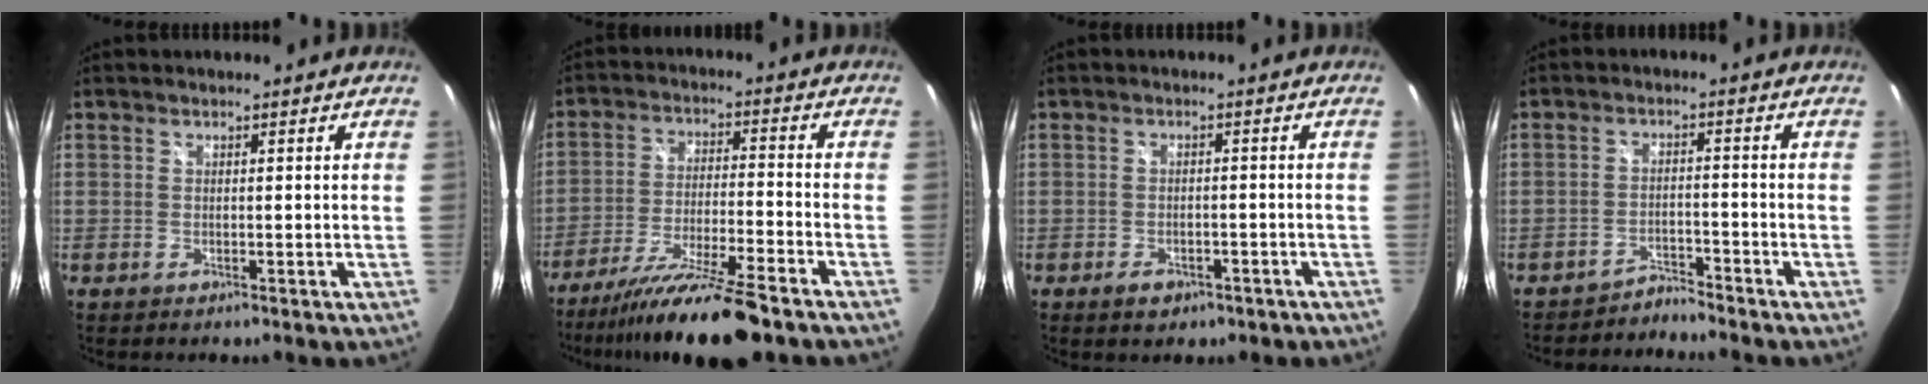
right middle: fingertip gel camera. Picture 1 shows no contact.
{"total": 15.6, "force": [-12.7, 0.5, 9.0], "torque": [-0.175, -0.025, -0.213]}
{"total": 4.1, "force": [-2.5, 2.6, 2.0], "torque": [-0.040, 0.004, -0.025]}
{"total": 3.1, "force": [-3.1, -0.1, -0.3], "torque": [0.002, 0.004, -0.054]}